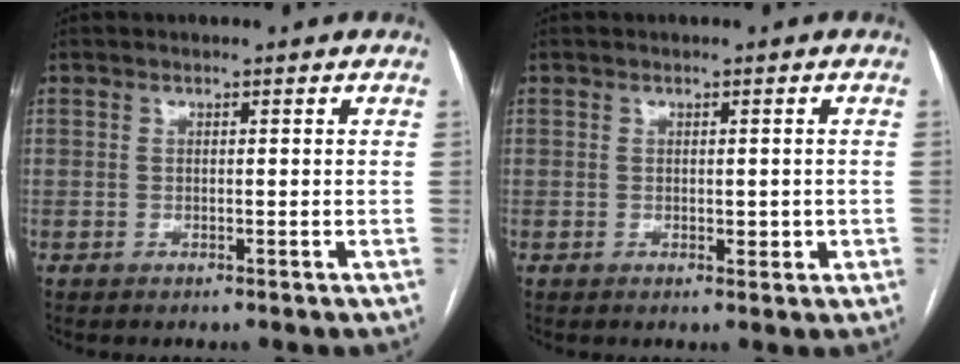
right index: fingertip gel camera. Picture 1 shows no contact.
{"total": 1.8, "force": [-0.2, 1.0, 1.5], "torque": [-0.021, 0.002, 0.002]}